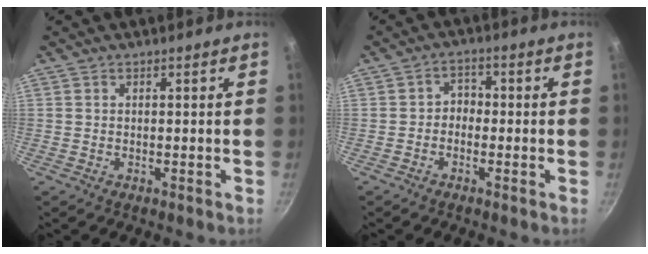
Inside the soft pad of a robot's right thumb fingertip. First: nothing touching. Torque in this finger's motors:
{"motor_torque": [-0.62, -0.08, -0.05, 0.22, -0.04]}